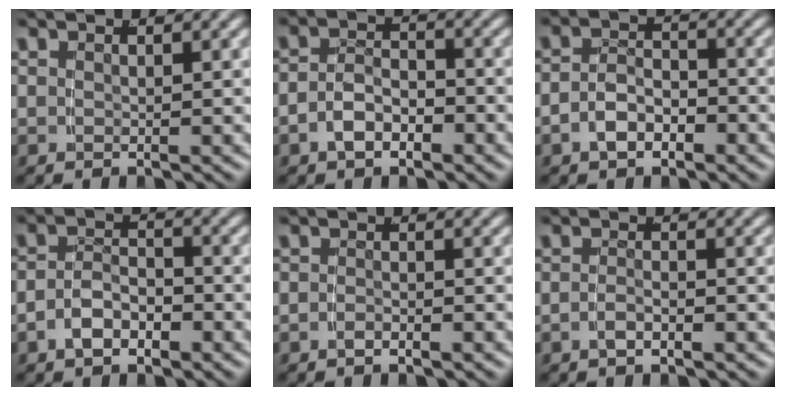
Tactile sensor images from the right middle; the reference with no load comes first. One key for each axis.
{"total": 3.3, "fx": -1.9, "fy": 2.1, "fz": 1.8, "tx": -0.027, "ty": -0.003, "tz": -0.034}
{"total": 3.5, "fx": -1.9, "fy": 2.2, "fz": 1.8, "tx": -0.028, "ty": -0.002, "tz": -0.035}
{"total": 3.5, "fx": -2.2, "fy": 2.1, "fz": 1.7, "tx": -0.024, "ty": -0.003, "tz": -0.038}
{"total": 1.2, "fx": -1.2, "fy": 0.2, "fz": 0.2, "tx": -0.004, "ty": 0.001, "tz": -0.025}
{"total": 1.6, "fx": -1.4, "fy": 0.1, "fz": 0.7, "tx": -0.012, "ty": 0.000, "tz": -0.028}